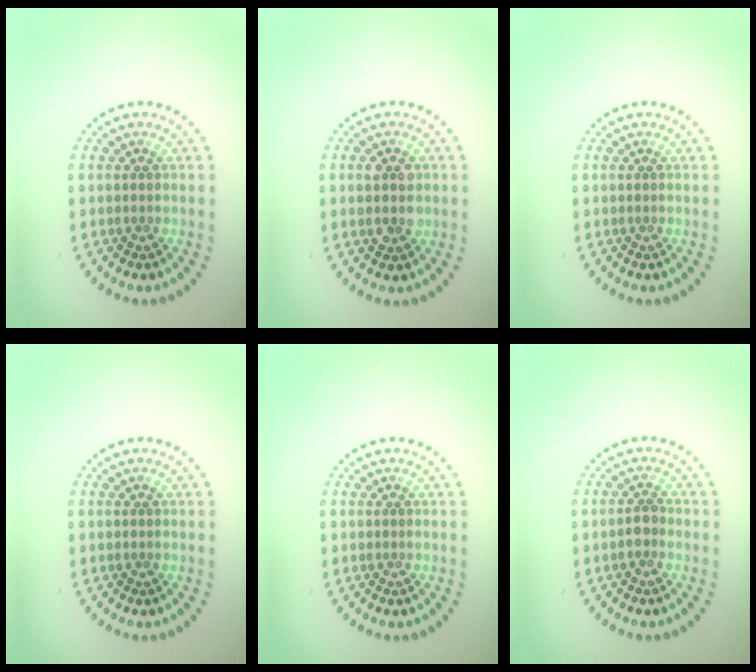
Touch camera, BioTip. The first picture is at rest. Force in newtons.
{"total": 2.5, "press": 2.5, "slide": 0.3}
{"total": 0.0}
{"total": 0.0}
{"total": 0.0}
{"total": 1.3, "press": 1.2, "slide": 0.6}